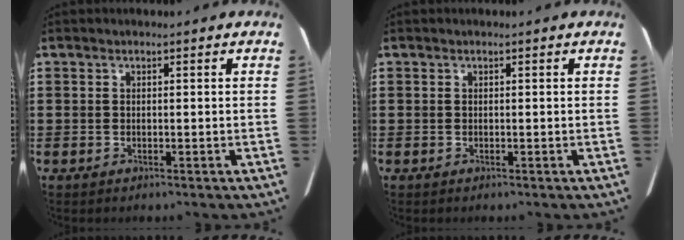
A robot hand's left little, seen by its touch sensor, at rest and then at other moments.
{"total": 0.0}